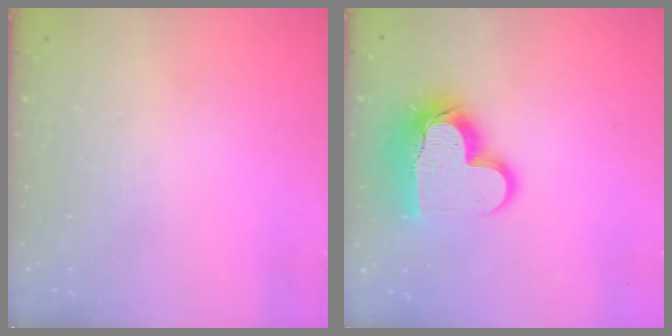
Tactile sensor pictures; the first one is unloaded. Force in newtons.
{"total": 15.5, "press": 15.4, "slide": 1.8}